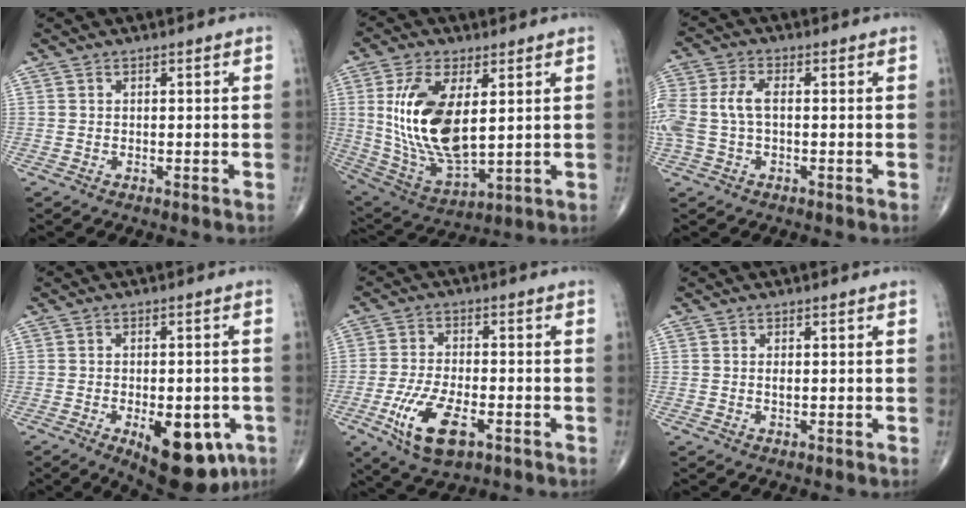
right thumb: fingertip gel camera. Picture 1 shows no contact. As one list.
[{"total": 17.8, "force": [3.2, 8.5, 15.3], "torque": [-0.299, -0.022, 0.076]}, {"total": 8.7, "force": [-0.1, 5.0, 7.1], "torque": [-0.191, 0.022, 0.000]}, {"total": 14.3, "force": [-5.8, 6.8, 11.1], "torque": [-0.125, 0.004, -0.067]}, {"total": 11.0, "force": [-4.6, 4.8, 8.7], "torque": [-0.174, 0.007, -0.078]}, {"total": 0.8, "force": [0.0, 0.3, 0.7], "torque": [-0.013, -0.001, -0.001]}]